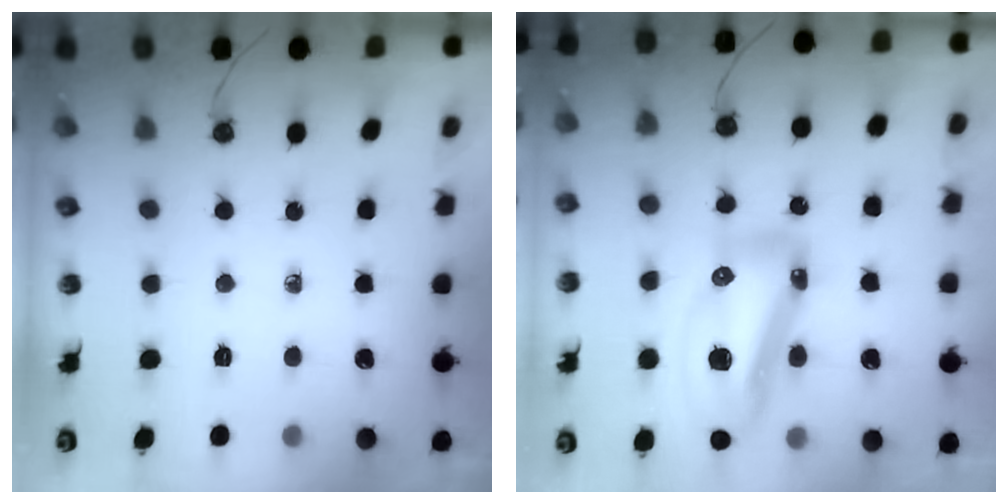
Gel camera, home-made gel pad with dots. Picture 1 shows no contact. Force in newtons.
{"total": 17.9, "press": 17.7, "slide": 2.7}